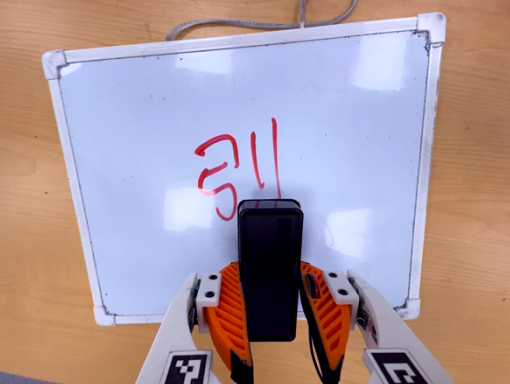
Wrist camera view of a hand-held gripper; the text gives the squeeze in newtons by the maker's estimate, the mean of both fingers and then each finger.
{"total": 4.9, "left": 3.6, "right": 6.3}